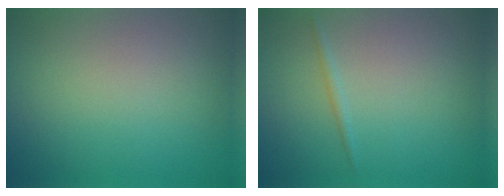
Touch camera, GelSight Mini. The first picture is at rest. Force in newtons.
{"total": 0.7, "press": 0.7, "slide": 0.0}